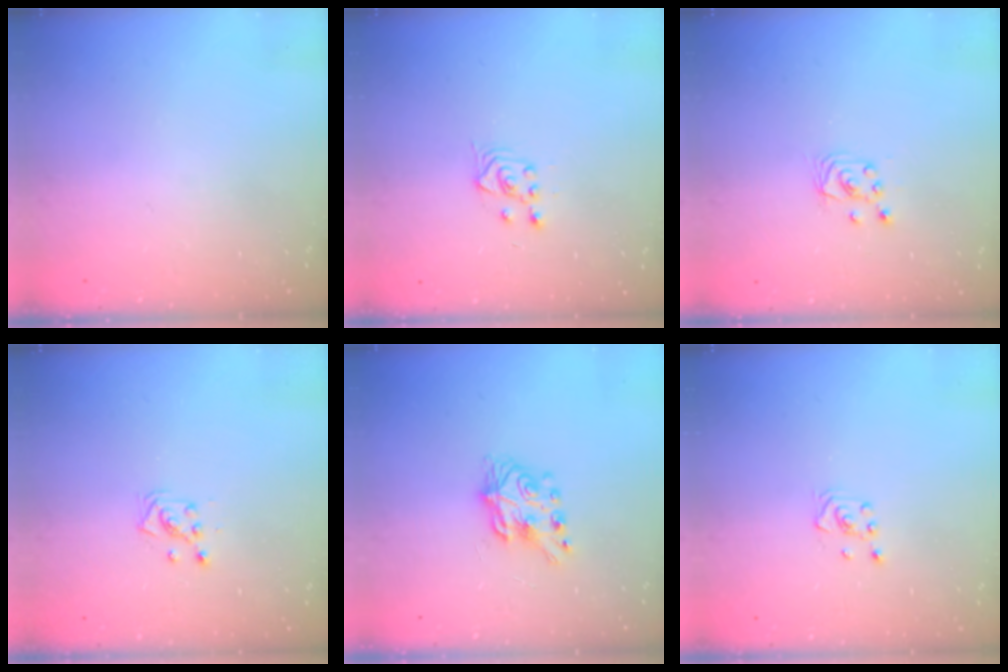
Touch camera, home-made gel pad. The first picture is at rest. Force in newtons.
{"total": 3.4, "press": 3.1, "slide": 1.4}
{"total": 2.4, "press": 2.4, "slide": 0.2}
{"total": 3.3, "press": 3.2, "slide": 0.5}
{"total": 7.2, "press": 7.2, "slide": 0.4}
{"total": 2.6, "press": 2.4, "slide": 1.0}